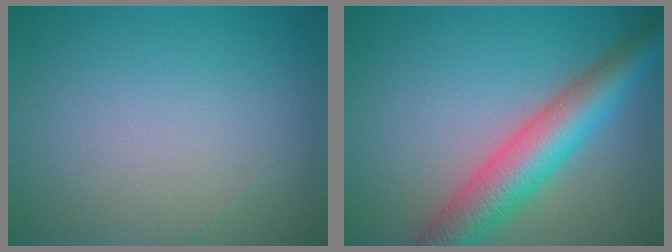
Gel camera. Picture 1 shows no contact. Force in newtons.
{"total": 7.4, "press": 7.4, "slide": 0.3}